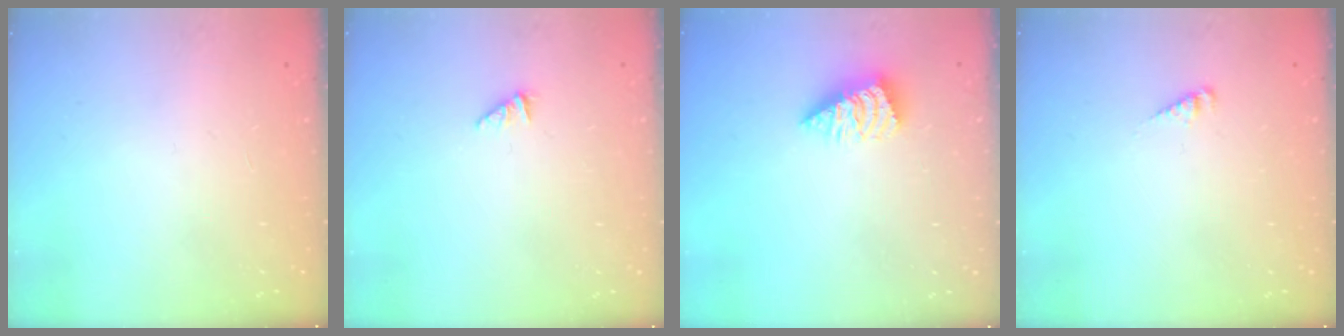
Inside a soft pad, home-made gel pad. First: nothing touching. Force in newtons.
{"total": 1.2, "press": 1.1, "slide": 0.2}
{"total": 2.6, "press": 2.5, "slide": 0.3}
{"total": 2.9, "press": 2.9, "slide": 0.3}